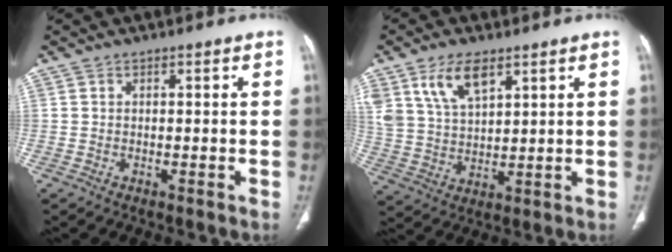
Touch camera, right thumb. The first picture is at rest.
{"total": 10.0, "force": [5.8, 5.0, 6.5], "torque": [-0.116, -0.021, 0.122]}